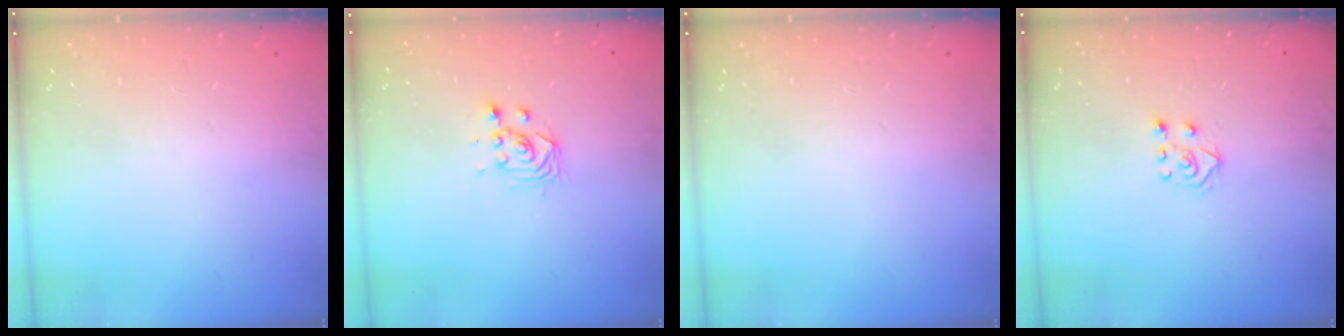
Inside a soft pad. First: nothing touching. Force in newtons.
{"total": 3.7, "press": 3.4, "slide": 1.4}
{"total": 0.0}
{"total": 5.2, "press": 5.2, "slide": 0.4}